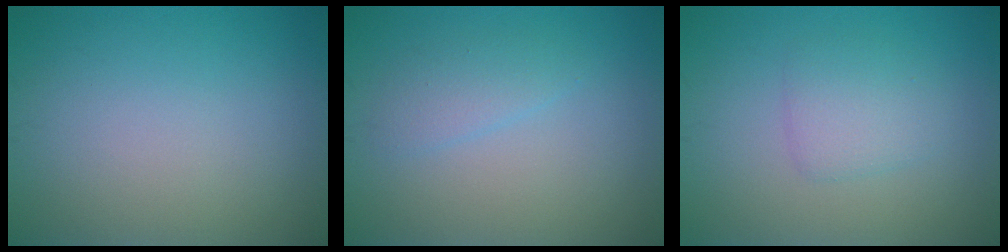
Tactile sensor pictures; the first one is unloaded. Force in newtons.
{"total": 1.6, "press": 1.6, "slide": 0.1}
{"total": 2.3, "press": 2.3, "slide": 0.1}